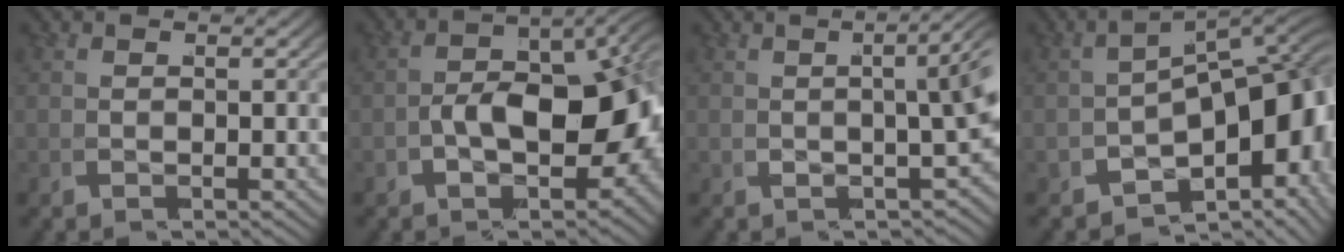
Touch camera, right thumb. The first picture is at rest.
{"total": 9.2, "force": [-1.7, 5.4, 7.3], "torque": [-0.110, -0.019, -0.017]}
{"total": 5.6, "force": [1.7, 2.1, 4.8], "torque": [-0.033, 0.031, 0.018]}
{"total": 12.5, "force": [-2.2, 7.2, 9.9], "torque": [-0.123, -0.016, -0.037]}